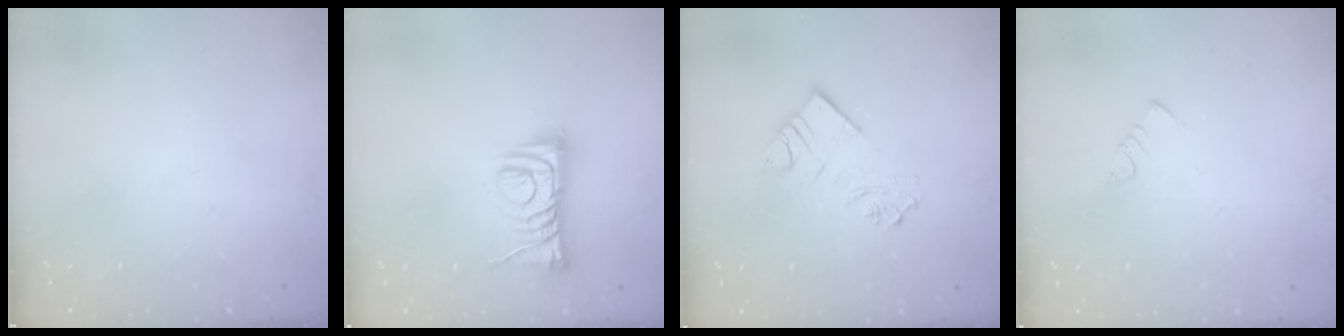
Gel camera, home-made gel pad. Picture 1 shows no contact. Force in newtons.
{"total": 9.6, "press": 9.6, "slide": 0.5}
{"total": 9.8, "press": 9.7, "slide": 0.9}
{"total": 3.0, "press": 3.0, "slide": 0.2}